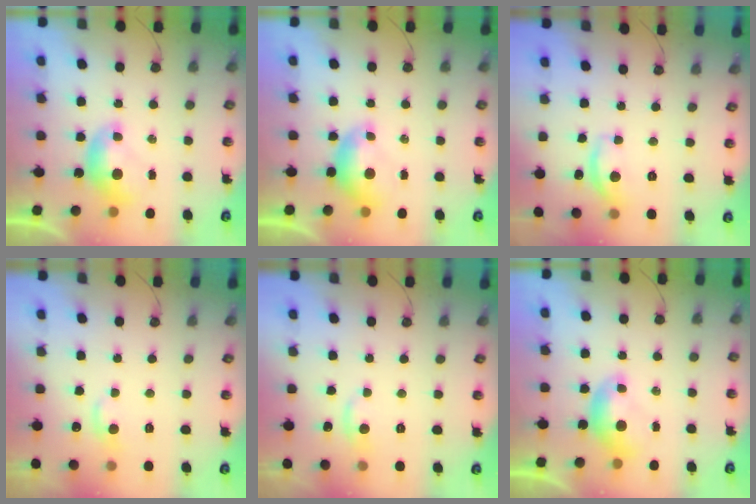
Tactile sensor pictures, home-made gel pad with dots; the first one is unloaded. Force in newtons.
{"total": 0.6, "press": 0.4, "slide": 0.4}
{"total": 8.1, "press": 8.0, "slide": 0.6}
{"total": 0.8, "press": 0.5, "slide": 0.6}
{"total": 0.7, "press": 0.1, "slide": 0.7}
{"total": 0.0}